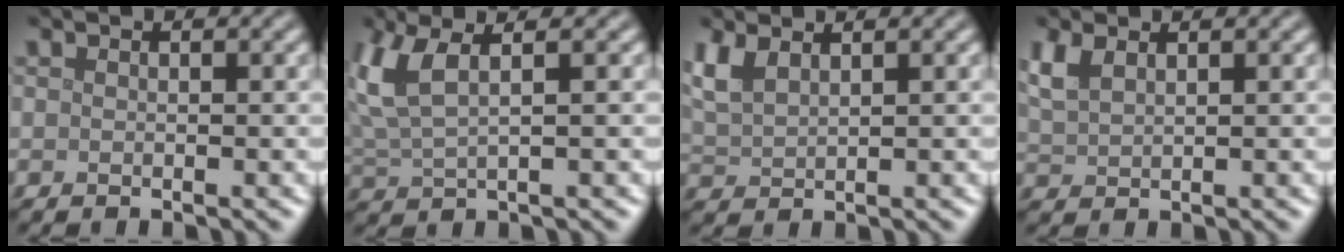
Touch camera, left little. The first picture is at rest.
{"total": 4.9, "force": [2.2, 1.7, 4.1], "torque": [-0.105, 0.009, 0.047]}
{"total": 3.0, "force": [1.9, 1.3, 1.9], "torque": [-0.054, 0.009, 0.044]}
{"total": 2.7, "force": [1.7, 1.2, 1.7], "torque": [-0.048, 0.007, 0.039]}